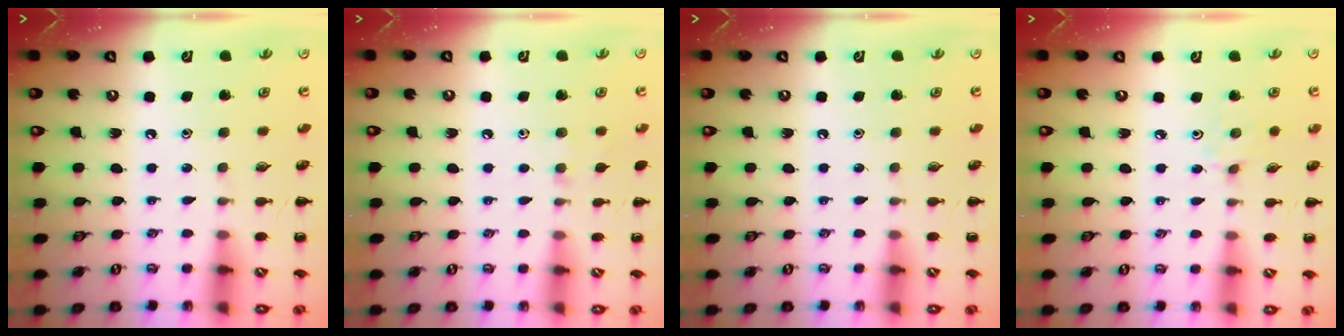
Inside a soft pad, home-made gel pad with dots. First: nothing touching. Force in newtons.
{"total": 4.6, "press": 4.2, "slide": 1.7}
{"total": 0.0}
{"total": 2.5, "press": 2.4, "slide": 0.9}